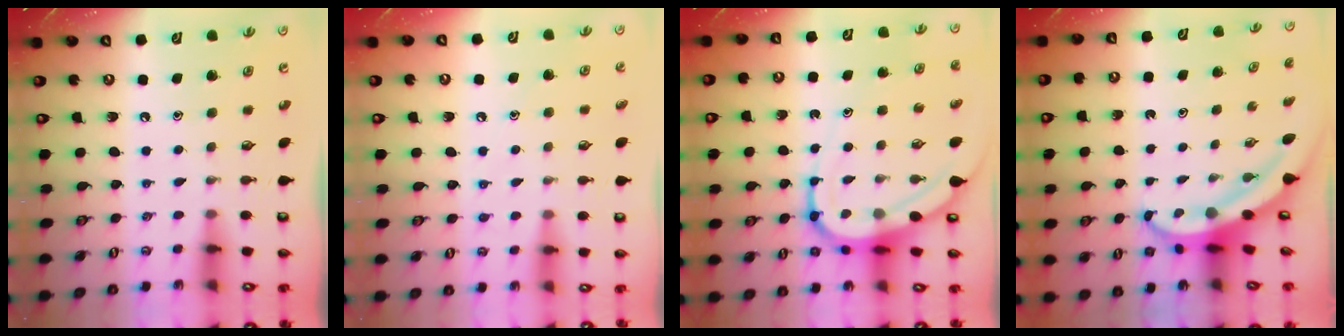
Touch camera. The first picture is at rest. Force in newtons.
{"total": 4.5, "press": 4.4, "slide": 0.7}
{"total": 11.5, "press": 11.4, "slide": 1.3}
{"total": 4.8, "press": 4.7, "slide": 0.5}